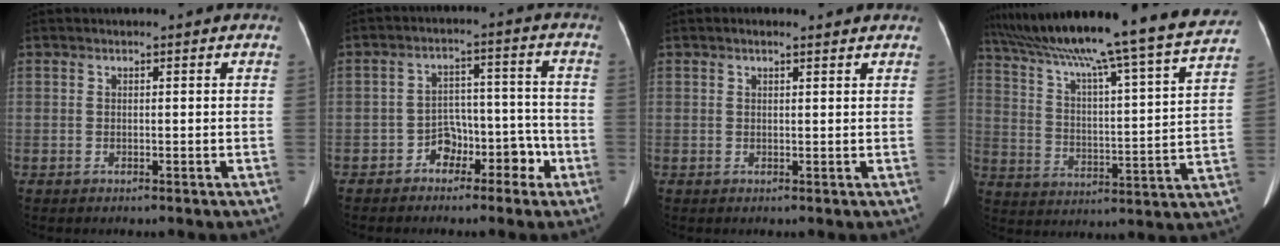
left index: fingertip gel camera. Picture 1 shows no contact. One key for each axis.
{"total": 5.9, "fx": -3.4, "fy": 4.0, "fz": 2.7, "tx": -0.031, "ty": 0.038, "tz": -0.052}
{"total": 1.9, "fx": 1.6, "fy": 0.6, "fz": 1.0, "tx": -0.017, "ty": 0.017, "tz": 0.022}
{"total": 29.1, "fx": 25.7, "fy": -0.3, "fz": 13.7, "tx": -0.231, "ty": -0.043, "tz": 0.356}